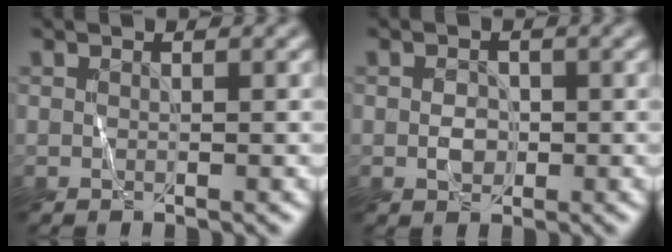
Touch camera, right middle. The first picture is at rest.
{"total": 1.5, "force": [-0.2, 1.3, 0.8], "torque": [-0.019, 0.001, -0.003]}